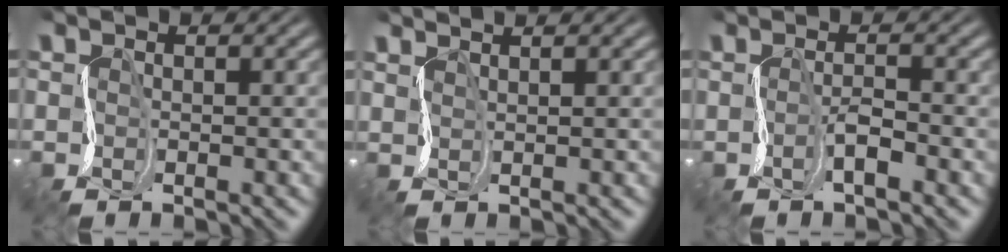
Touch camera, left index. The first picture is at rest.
{"total": 2.7, "force": [2.2, 0.6, 1.3], "torque": [-0.010, 0.020, 0.031]}
{"total": 1.1, "force": [-0.2, -0.1, 1.0], "torque": [-0.023, 0.004, -0.008]}